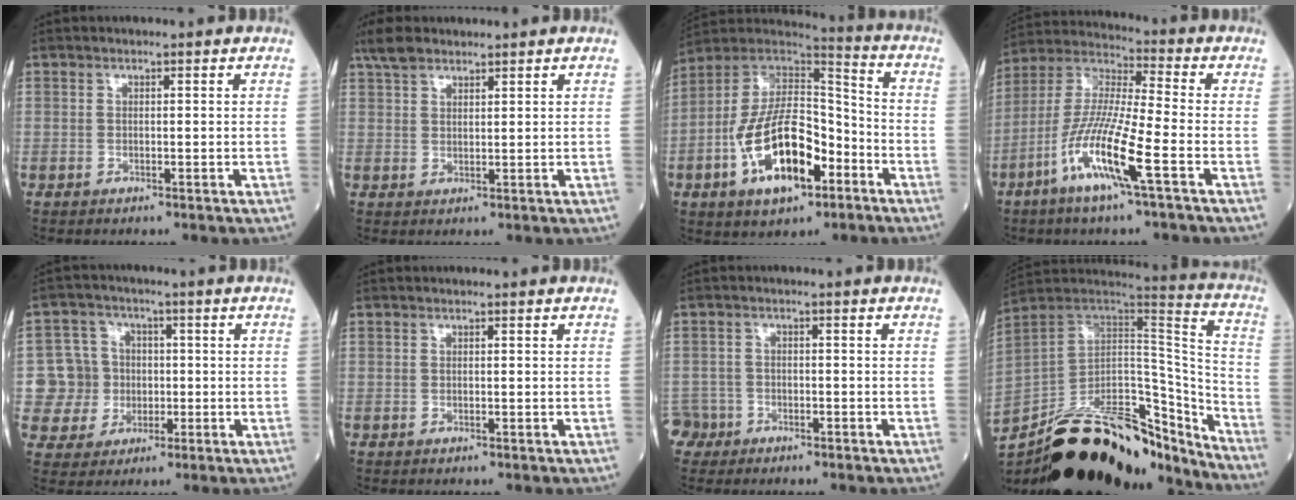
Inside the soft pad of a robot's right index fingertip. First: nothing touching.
{"total": 4.1, "force": [3.4, 1.5, 1.8], "torque": [-0.045, 0.013, 0.070]}
{"total": 17.9, "force": [-6.7, 7.8, 14.6], "torque": [-0.276, 0.013, -0.114]}
{"total": 13.3, "force": [-5.6, 0.5, 12.0], "torque": [-0.253, -0.010, -0.117]}
{"total": 7.9, "force": [-0.5, 7.8, 1.1], "torque": [-0.024, 0.019, -0.002]}
{"total": 0.0}
{"total": 3.6, "force": [-2.3, 2.7, -0.5], "torque": [0.014, 0.009, -0.046]}
{"total": 31.1, "force": [-24.3, 9.5, 16.9], "torque": [-0.294, -0.015, -0.378]}